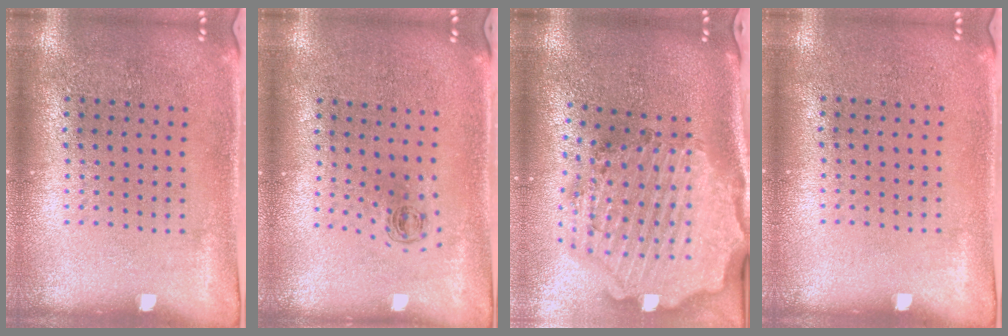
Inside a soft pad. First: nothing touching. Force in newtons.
{"total": 0.5, "press": 0.3, "slide": 0.4}
{"total": 3.7, "press": 3.1, "slide": 2.0}
{"total": 0.0}